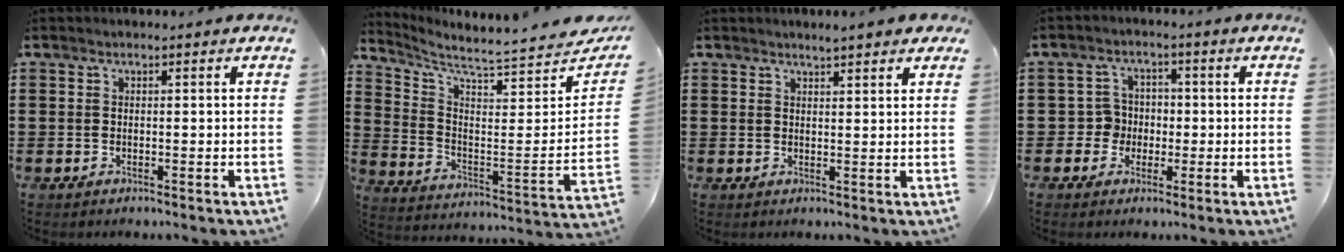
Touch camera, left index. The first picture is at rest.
{"total": 5.4, "force": [5.0, 0.0, 2.1], "torque": [-0.069, -0.061, 0.080]}
{"total": 2.4, "force": [2.3, -0.1, 0.8], "torque": [-0.021, 0.002, 0.043]}
{"total": 4.0, "force": [-0.8, 3.8, 0.9], "torque": [-0.033, 0.009, -0.019]}